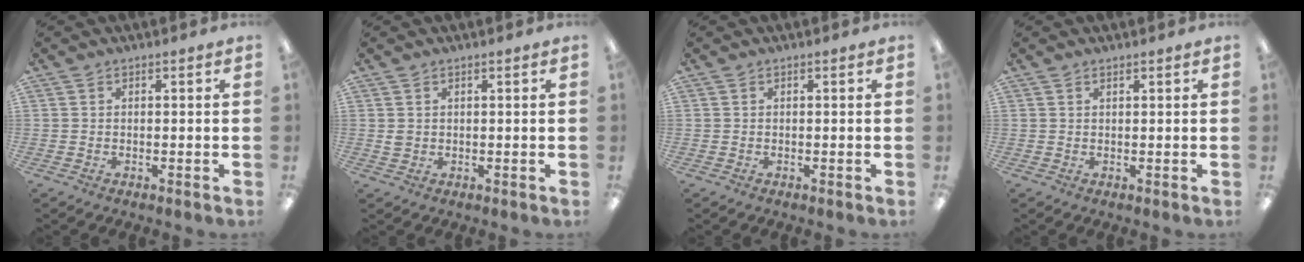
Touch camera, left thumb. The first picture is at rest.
{"total": 1.3, "force": [0.6, 0.8, 0.8], "torque": [-0.017, 0.002, 0.011]}
{"total": 0.0}
{"total": 0.9, "force": [0.7, 0.1, 0.5], "torque": [-0.011, -0.001, 0.013]}